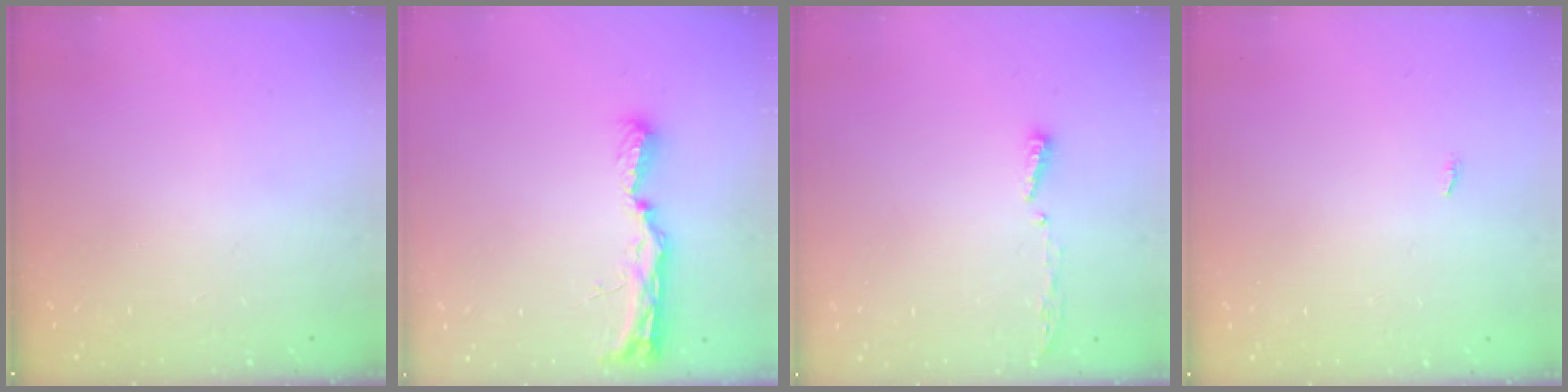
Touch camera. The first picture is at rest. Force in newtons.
{"total": 9.4, "press": 9.2, "slide": 2.0}
{"total": 4.0, "press": 4.0, "slide": 0.4}
{"total": 4.2, "press": 1.6, "slide": 3.9}